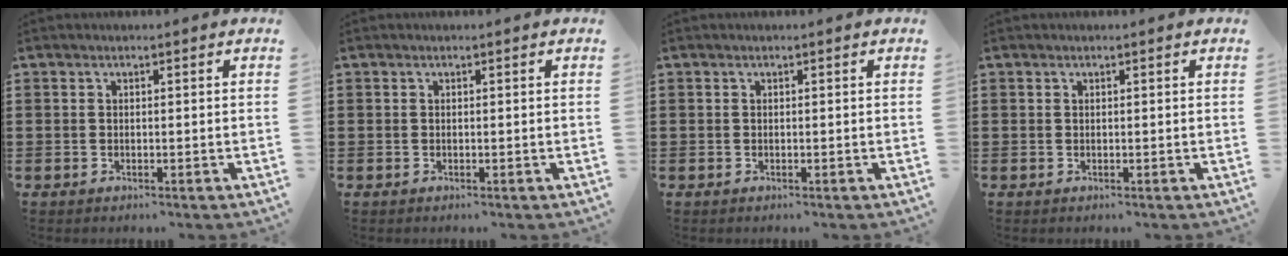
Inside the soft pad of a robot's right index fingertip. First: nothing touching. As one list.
[{"total": 0.0}, {"total": 0.0}, {"total": 0.0}]